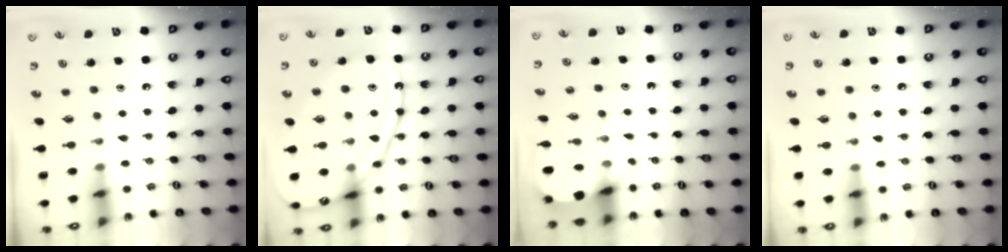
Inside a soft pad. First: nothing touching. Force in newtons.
{"total": 16.7, "press": 16.7, "slide": 1.3}
{"total": 3.6, "press": 3.6, "slide": 0.3}
{"total": 5.9, "press": 5.9, "slide": 0.7}